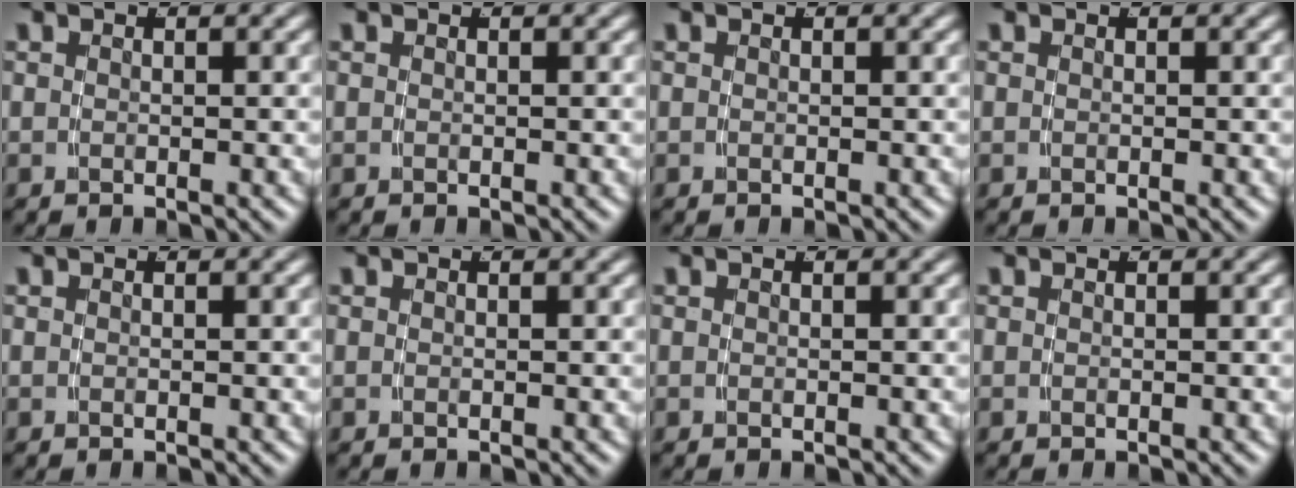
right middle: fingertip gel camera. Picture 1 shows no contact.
{"total": 0.0}
{"total": 0.0}
{"total": 0.0}
{"total": 0.0}
{"total": 0.0}
{"total": 0.0}
{"total": 0.0}